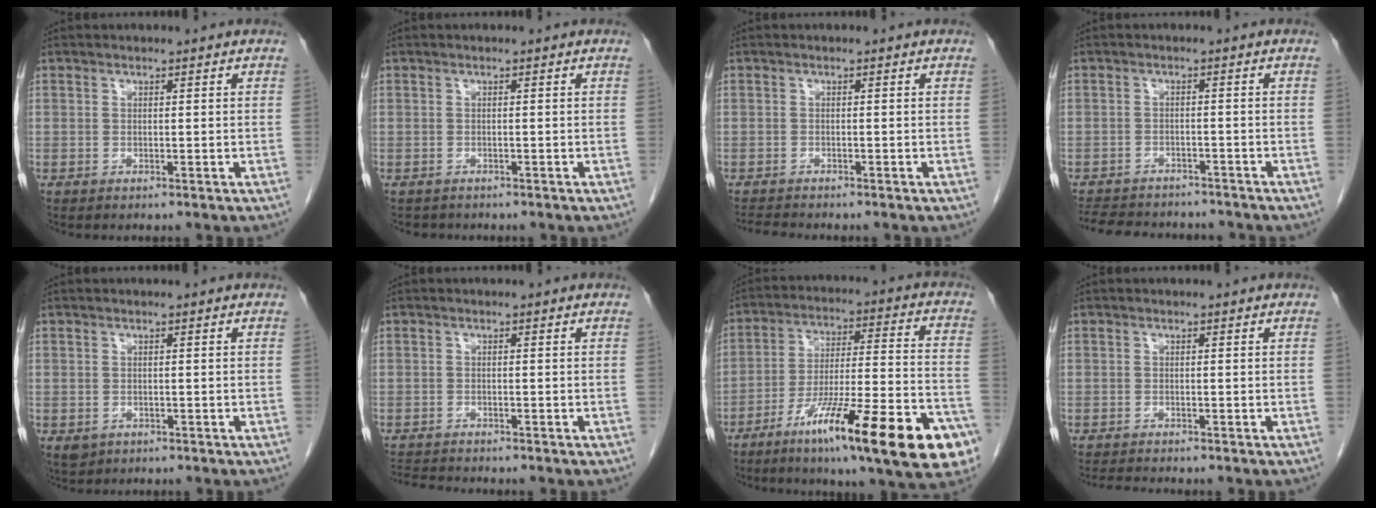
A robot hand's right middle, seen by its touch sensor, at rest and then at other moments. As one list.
[{"total": 1.5, "force": [-1.3, 0.7, 0.0], "torque": [-0.009, -0.001, -0.019]}, {"total": 2.3, "force": [-2.3, 0.0, 0.5], "torque": [-0.010, -0.010, -0.038]}, {"total": 12.2, "force": [-10.9, 4.0, 3.7], "torque": [-0.076, 0.005, -0.145]}, {"total": 2.3, "force": [-0.9, 1.9, 0.8], "torque": [-0.014, -0.001, -0.004]}, {"total": 3.2, "force": [-3.1, 0.0, 0.5], "torque": [-0.007, -0.016, -0.055]}, {"total": 23.9, "force": [-13.0, 2.6, 19.9], "torque": [-0.242, -0.018, -0.203]}, {"total": 2.4, "force": [-2.2, -0.1, 0.7], "torque": [-0.013, -0.010, -0.038]}]